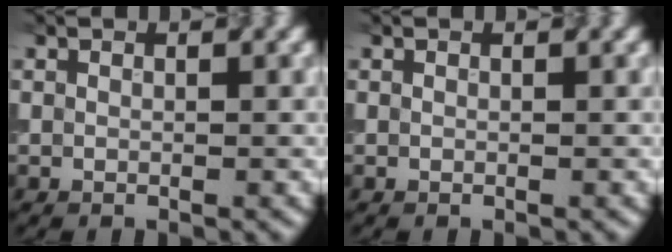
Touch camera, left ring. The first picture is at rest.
{"total": 0.0}